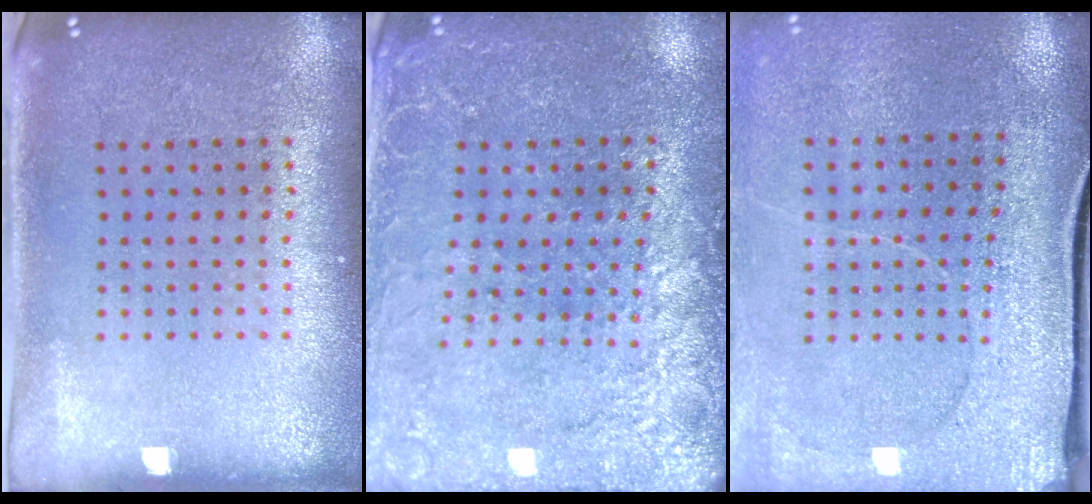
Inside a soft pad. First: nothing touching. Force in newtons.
{"total": 2.7, "press": 2.7, "slide": 0.3}
{"total": 3.0, "press": 2.8, "slide": 1.1}